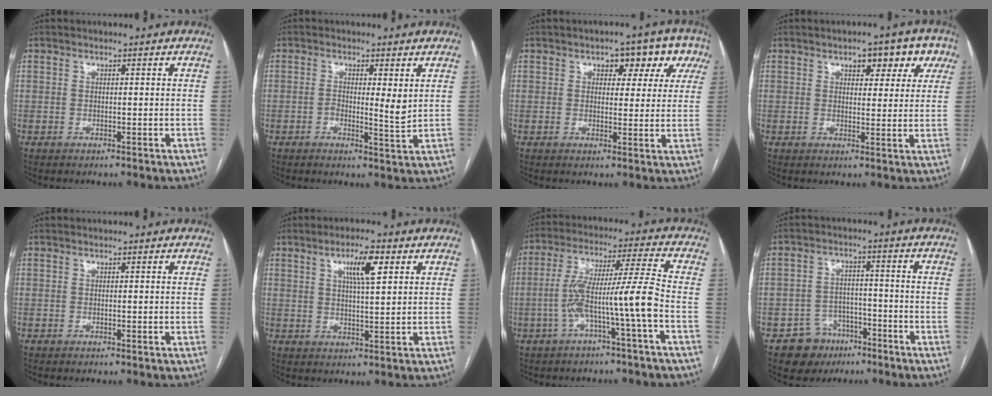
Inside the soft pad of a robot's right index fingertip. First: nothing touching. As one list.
[{"total": 3.7, "force": [0.6, 0.9, 3.6], "torque": [-0.052, -0.002, 0.009]}, {"total": 7.9, "force": [3.6, 4.6, 5.4], "torque": [-0.043, 0.029, 0.040]}, {"total": 7.1, "force": [3.7, 3.7, 4.8], "torque": [-0.039, 0.020, 0.043]}, {"total": 0.0}, {"total": 5.9, "force": [2.6, 0.8, 5.2], "torque": [-0.092, 0.004, 0.043]}, {"total": 10.3, "force": [-3.2, -0.9, 9.7], "torque": [-0.186, 0.032, -0.055]}, {"total": 7.0, "force": [-4.3, 5.5, 1.2], "torque": [-0.013, 0.014, -0.061]}]